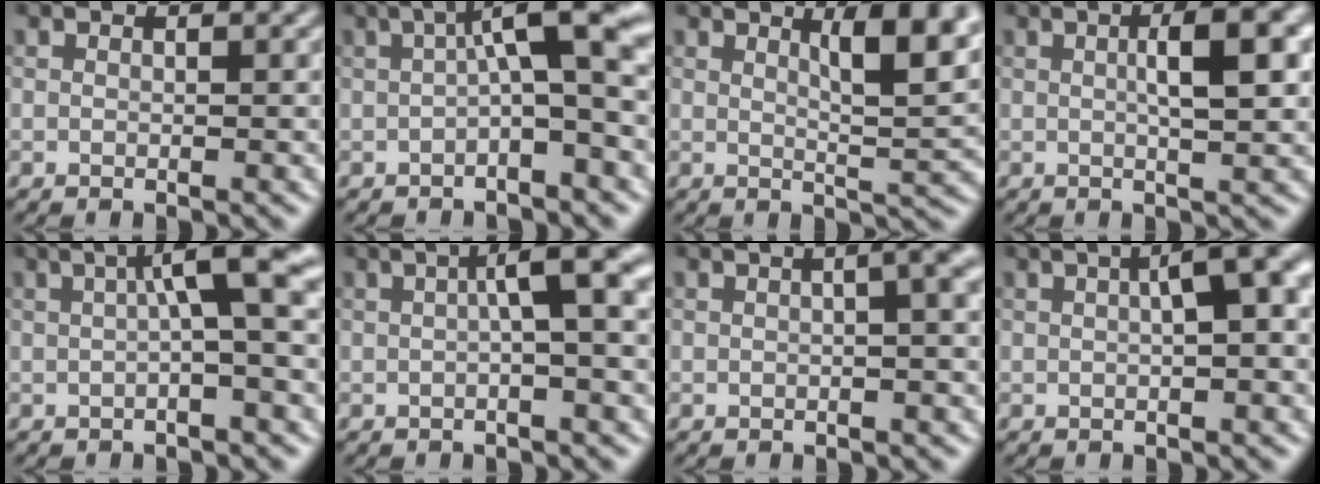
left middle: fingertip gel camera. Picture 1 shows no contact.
{"total": 5.8, "force": [0.3, 1.1, 5.7], "torque": [-0.082, 0.020, -0.007]}
{"total": 6.0, "force": [2.6, 1.6, 5.2], "torque": [-0.063, -0.002, 0.040]}
{"total": 5.2, "force": [0.9, 1.2, 5.0], "torque": [-0.073, 0.010, 0.013]}
{"total": 5.0, "force": [0.8, 0.6, 4.9], "torque": [-0.078, 0.017, 0.007]}
{"total": 4.7, "force": [0.6, 0.8, 4.6], "torque": [-0.067, 0.020, 0.003]}
{"total": 3.8, "force": [0.7, 1.3, 3.5], "torque": [-0.030, 0.021, 0.000]}
{"total": 4.9, "force": [0.9, 1.1, 4.7], "torque": [-0.063, 0.017, 0.012]}